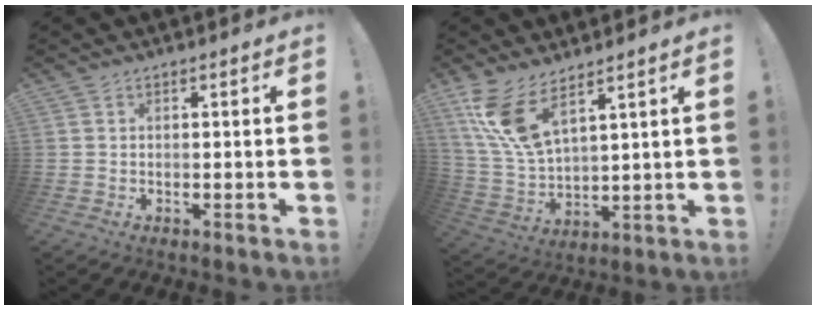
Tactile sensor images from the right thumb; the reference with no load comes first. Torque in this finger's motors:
{"motor_torque": [1.07, 1.29, 0.52, 0.42, 0.25]}